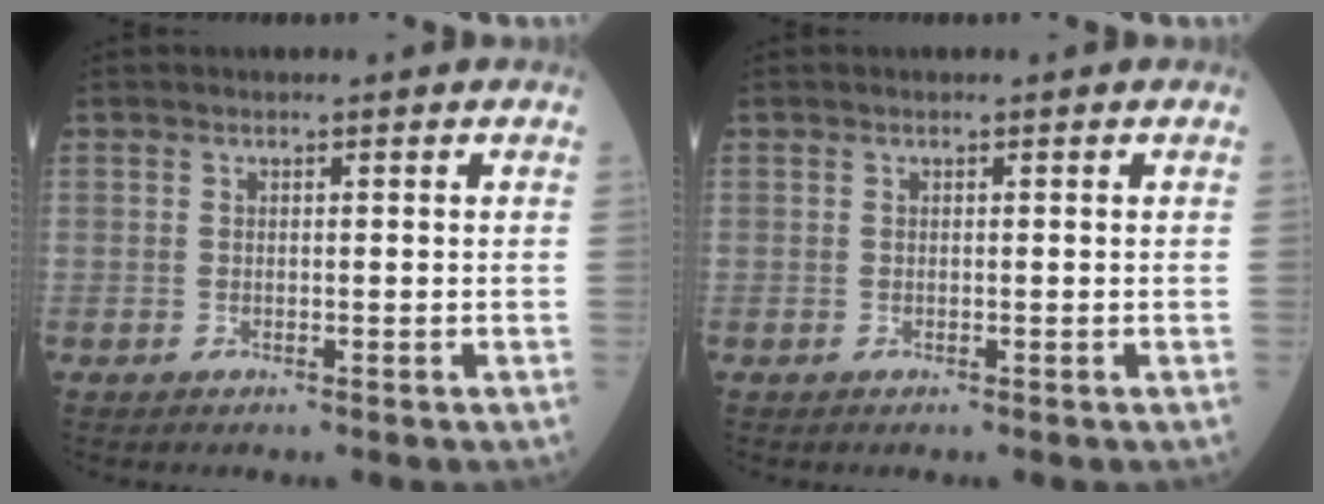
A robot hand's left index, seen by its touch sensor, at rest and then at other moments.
{"total": 0.0}